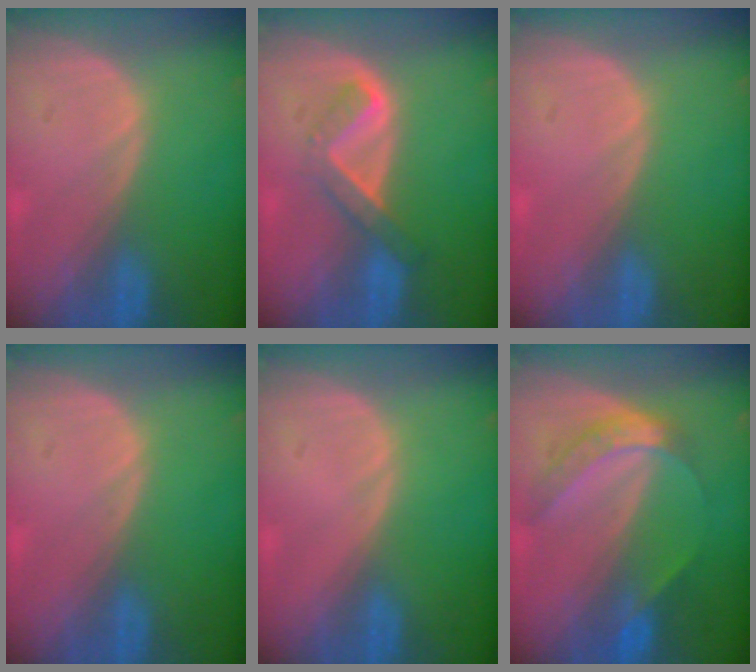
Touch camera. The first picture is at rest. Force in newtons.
{"total": 5.3, "press": 4.6, "slide": 2.6}
{"total": 0.6, "press": 0.1, "slide": 0.6}
{"total": 0.0}
{"total": 0.0}
{"total": 6.2, "press": 5.2, "slide": 3.3}